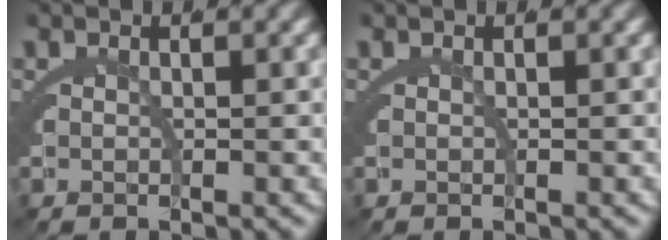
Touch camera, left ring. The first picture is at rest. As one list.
[{"total": 0.0}]